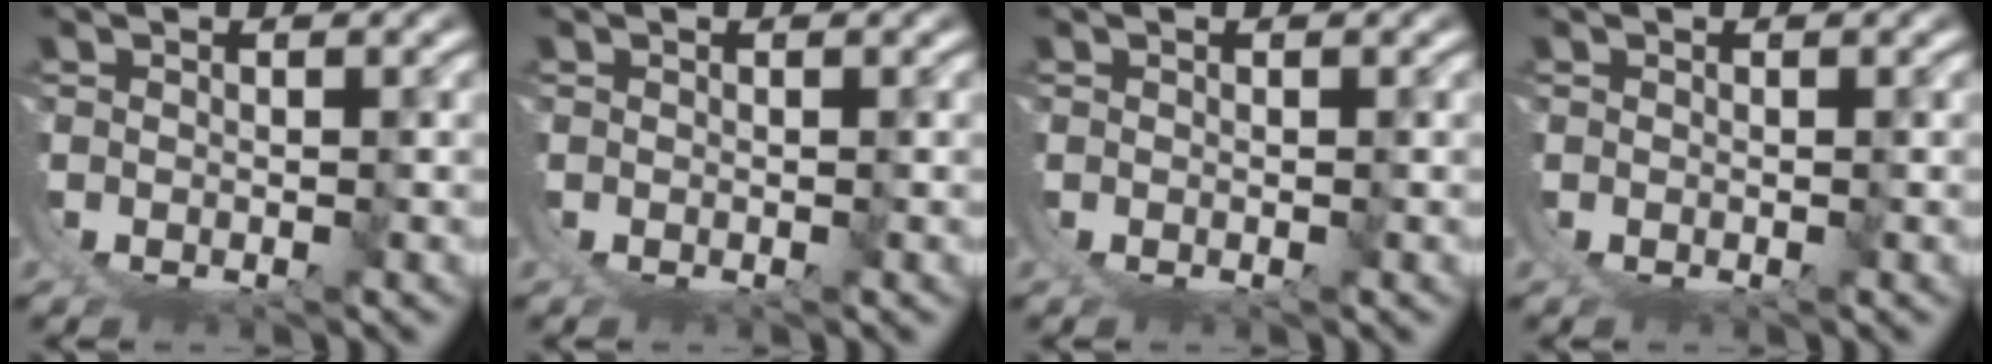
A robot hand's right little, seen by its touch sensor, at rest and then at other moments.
{"total": 0.0}
{"total": 0.0}
{"total": 0.0}